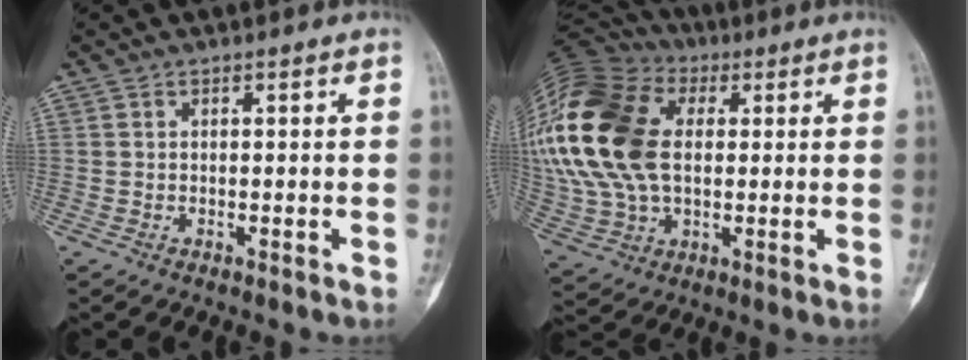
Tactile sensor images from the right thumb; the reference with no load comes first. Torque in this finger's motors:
{"motor_torque": [-0.22, 2.17, 1.29, -0.67, 0.71]}